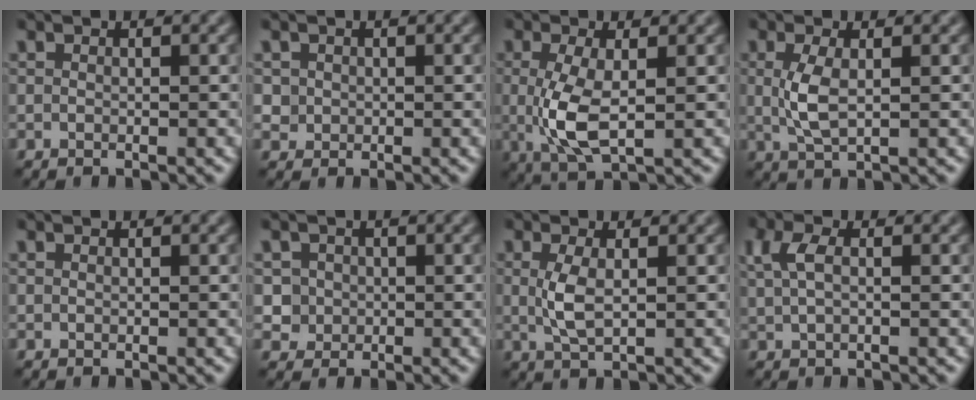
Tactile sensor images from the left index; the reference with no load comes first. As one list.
[{"total": 1.1, "force": [0.1, 1.1, 0.1], "torque": [0.007, -0.005, 0.005]}, {"total": 4.5, "force": [-0.1, 1.6, 4.2], "torque": [-0.100, -0.008, -0.001]}, {"total": 2.8, "force": [0.3, 1.0, 2.6], "torque": [-0.067, -0.001, 0.005]}, {"total": 0.0}, {"total": 2.6, "force": [0.2, 2.6, 0.4], "torque": [0.002, 0.002, 0.014]}, {"total": 2.5, "force": [0.2, 0.8, 2.3], "torque": [-0.058, 0.000, 0.004]}, {"total": 2.4, "force": [0.8, 1.1, 2.0], "torque": [-0.048, 0.006, 0.015]}]